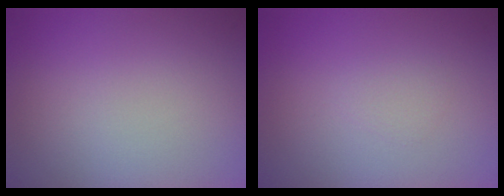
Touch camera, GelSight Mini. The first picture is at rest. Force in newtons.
{"total": 0.7, "press": 0.7, "slide": 0.1}